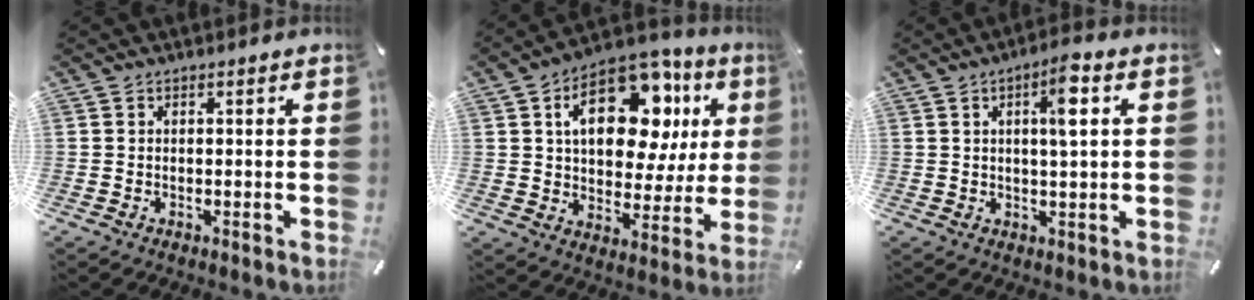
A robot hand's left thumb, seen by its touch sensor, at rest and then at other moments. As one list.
[{"total": 21.7, "force": [8.3, 12.4, 15.8], "torque": [-0.232, -0.031, 0.138]}, {"total": 6.8, "force": [1.9, 1.2, 6.4], "torque": [-0.103, -0.005, 0.024]}]